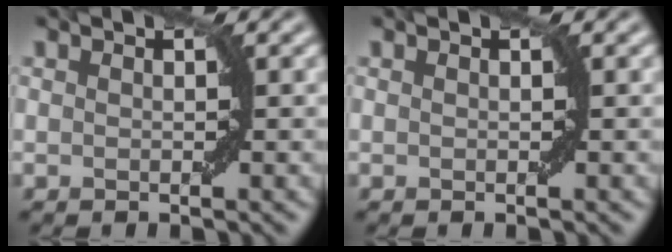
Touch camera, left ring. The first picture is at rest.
{"total": 0.0}